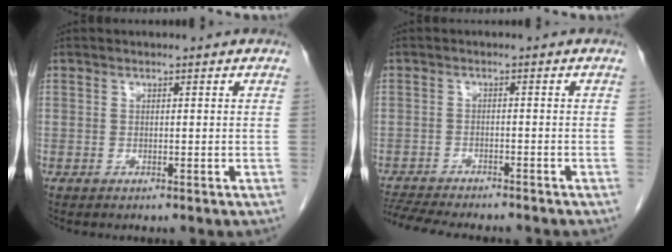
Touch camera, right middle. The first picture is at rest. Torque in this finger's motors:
{"motor_torque": [1.16, -0.98, 0.26, 0.07]}